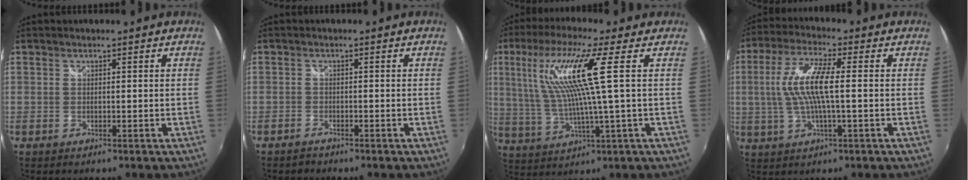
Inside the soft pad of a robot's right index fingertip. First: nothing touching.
{"total": 1.5, "force": [-1.4, 0.6, 0.1], "torque": [-0.010, 0.000, -0.027]}
{"total": 13.0, "force": [3.4, 0.2, 12.6], "torque": [-0.235, 0.004, 0.074]}
{"total": 10.3, "force": [0.2, 1.8, 10.1], "torque": [-0.200, 0.004, 0.005]}